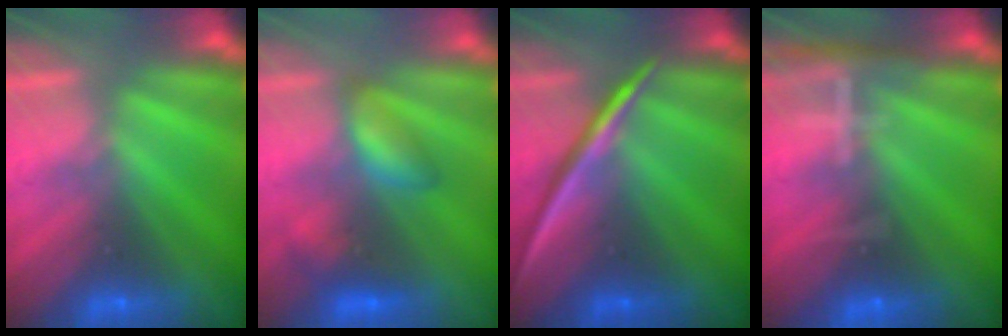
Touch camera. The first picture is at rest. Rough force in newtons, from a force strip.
{"total": 2.8}
{"total": 2.2}
{"total": 7.4}